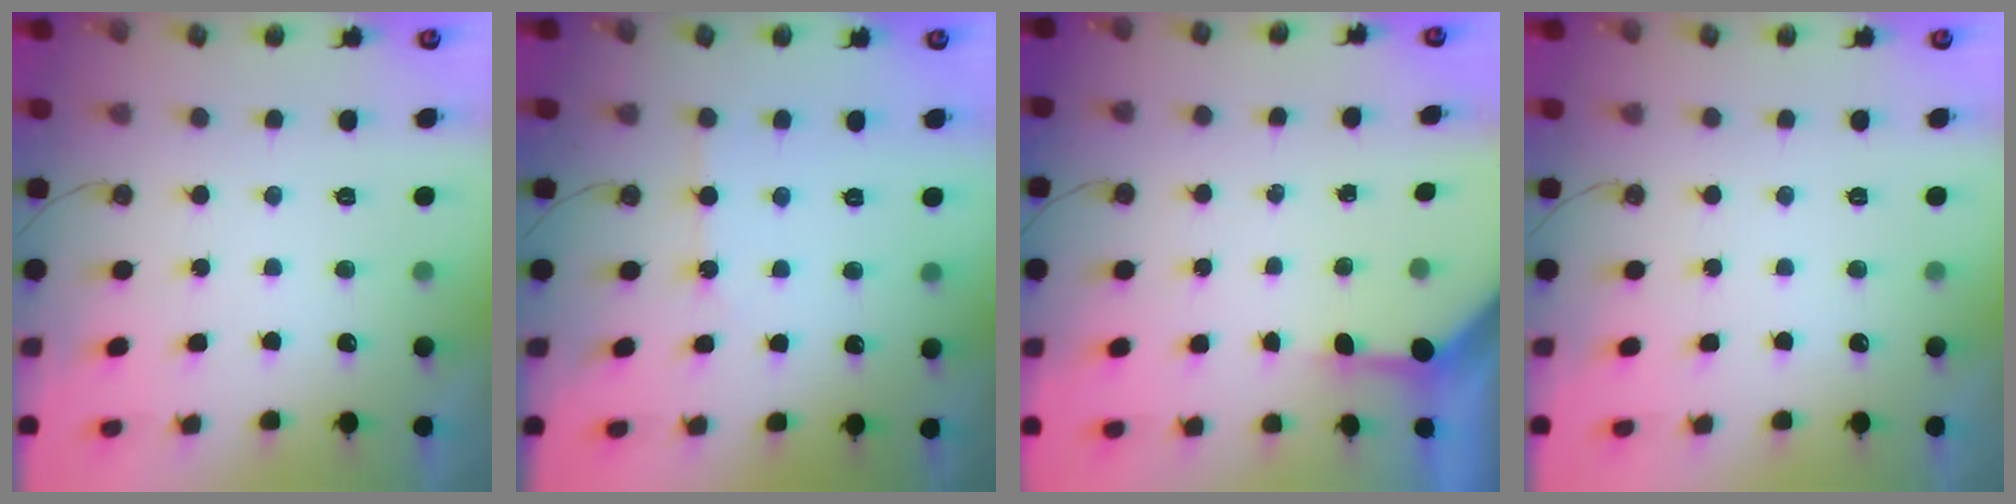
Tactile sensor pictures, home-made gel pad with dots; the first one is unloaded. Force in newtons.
{"total": 2.6, "press": 2.5, "slide": 0.5}
{"total": 3.2, "press": 3.2, "slide": 0.3}
{"total": 0.0}